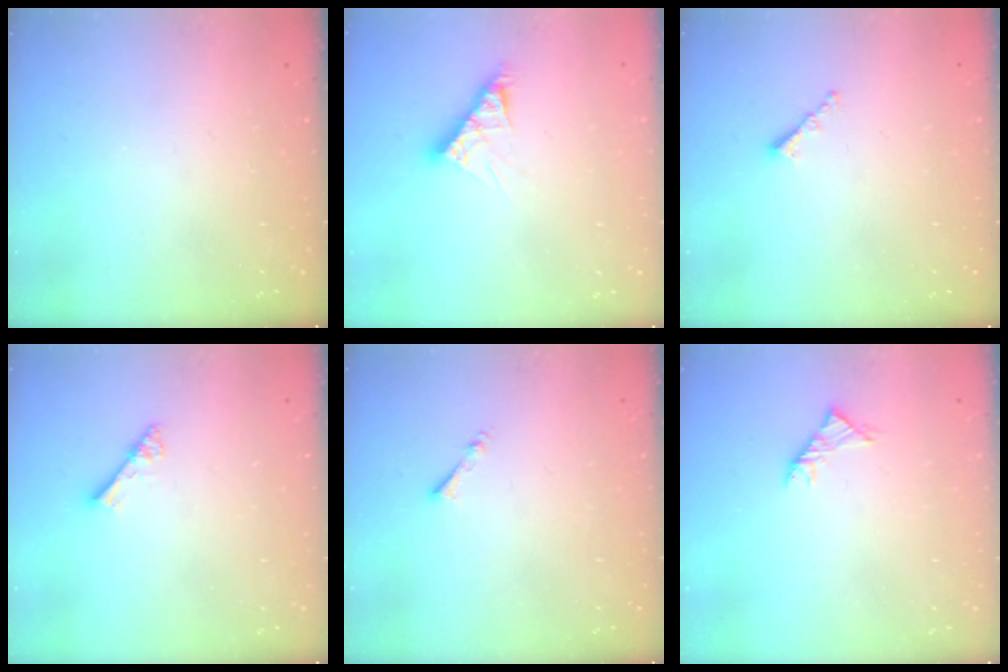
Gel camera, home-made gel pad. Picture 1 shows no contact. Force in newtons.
{"total": 6.9, "press": 6.9, "slide": 0.6}
{"total": 1.2, "press": 1.1, "slide": 0.5}
{"total": 2.8, "press": 2.8, "slide": 0.3}
{"total": 1.3, "press": 1.2, "slide": 0.3}
{"total": 2.9, "press": 2.8, "slide": 0.8}